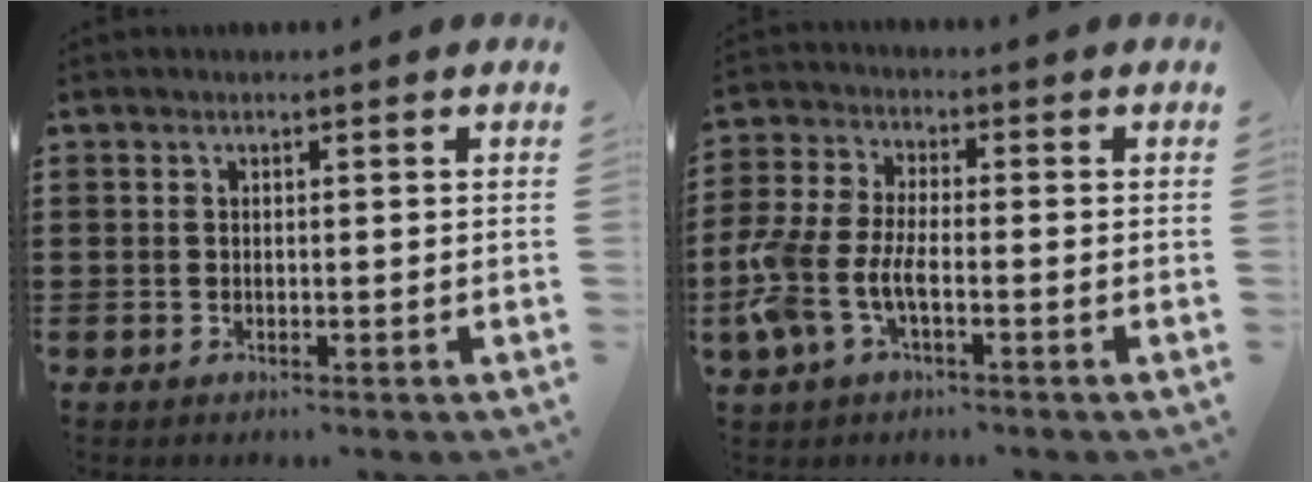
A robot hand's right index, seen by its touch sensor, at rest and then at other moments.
{"total": 6.5, "force": [-2.5, 2.9, 5.3], "torque": [-0.149, -0.013, -0.056]}